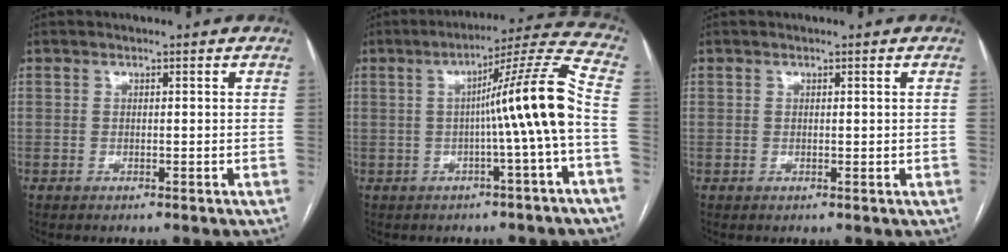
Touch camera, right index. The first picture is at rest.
{"total": 11.5, "force": [-1.5, -2.1, 11.2], "torque": [-0.156, 0.020, -0.022]}
{"total": 0.0}